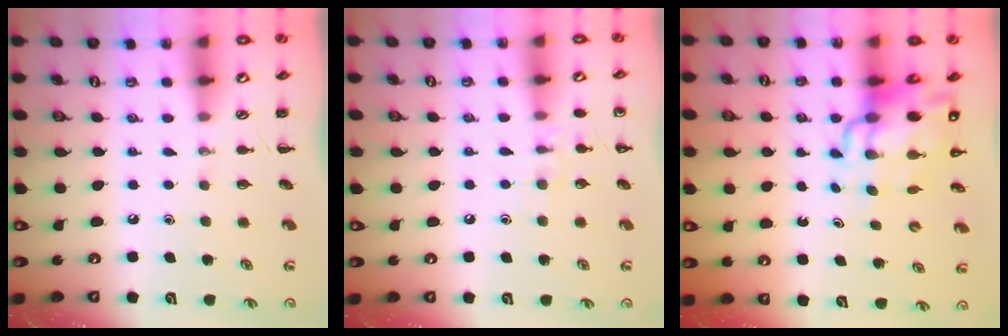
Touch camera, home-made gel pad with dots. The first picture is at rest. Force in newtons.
{"total": 7.5, "press": 7.2, "slide": 2.0}
{"total": 12.2, "press": 11.6, "slide": 3.5}